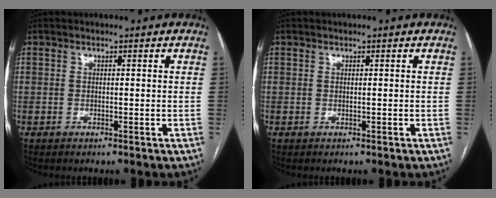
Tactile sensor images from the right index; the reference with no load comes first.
{"total": 0.0}